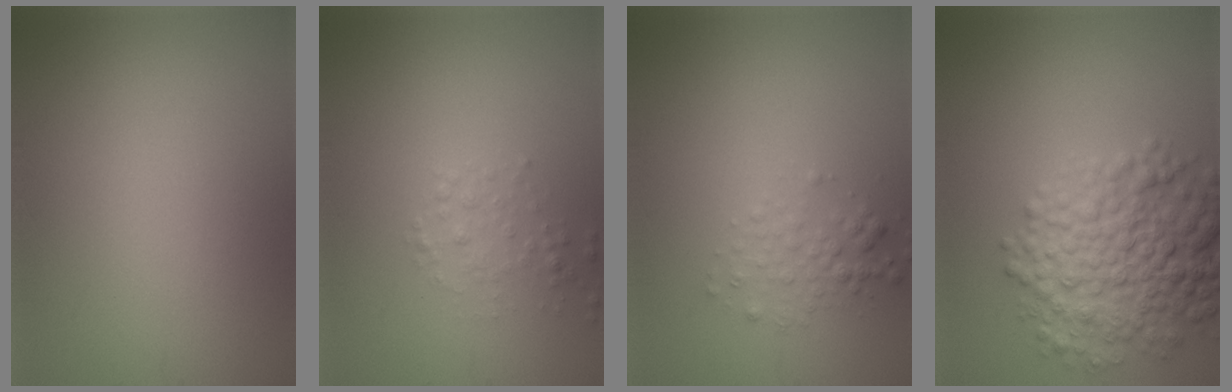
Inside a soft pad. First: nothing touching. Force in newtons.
{"total": 1.4, "press": 1.4, "slide": 0.0}
{"total": 1.7, "press": 1.7, "slide": 0.1}
{"total": 7.3, "press": 7.3, "slide": 0.1}